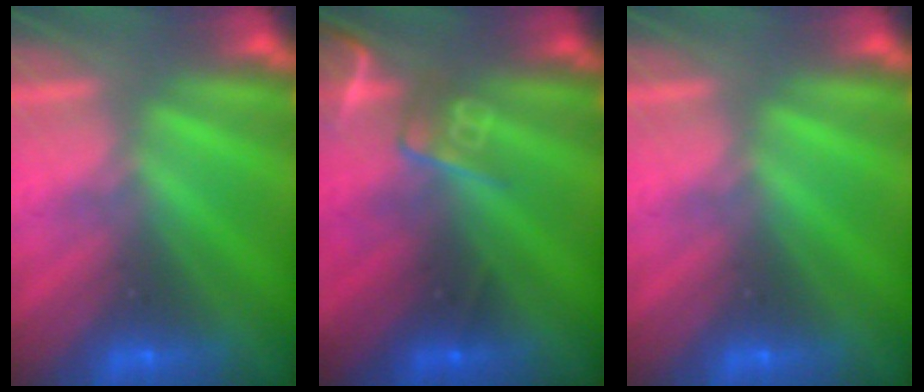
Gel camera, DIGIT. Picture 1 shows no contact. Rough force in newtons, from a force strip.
{"total": 2.6}
{"total": 0.0}